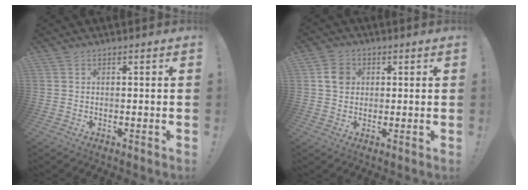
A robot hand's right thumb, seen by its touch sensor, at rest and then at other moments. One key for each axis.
{"total": 5.5, "fx": 1.3, "fy": 4.8, "fz": 2.4, "tx": -0.027, "ty": 0.004, "tz": 0.024}